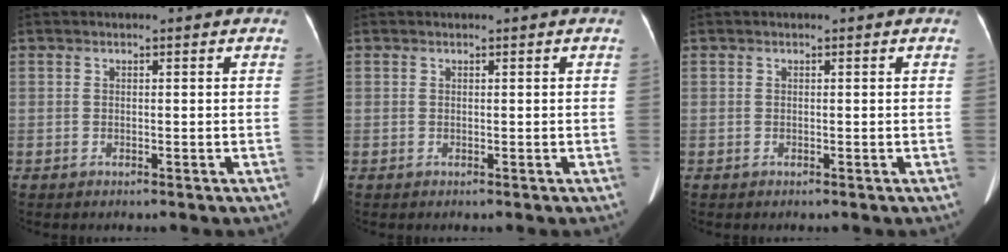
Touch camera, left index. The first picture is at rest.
{"total": 0.0}
{"total": 0.0}